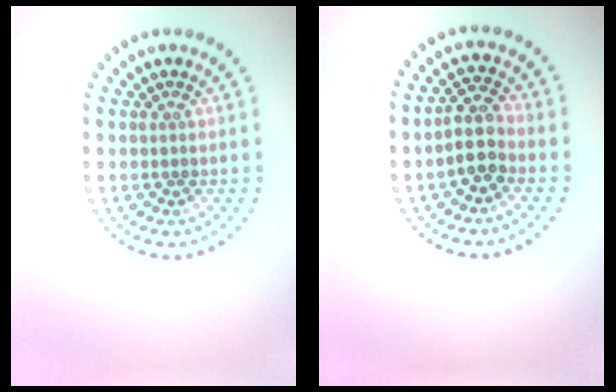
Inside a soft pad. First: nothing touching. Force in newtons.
{"total": 2.9, "press": 2.6, "slide": 1.4}